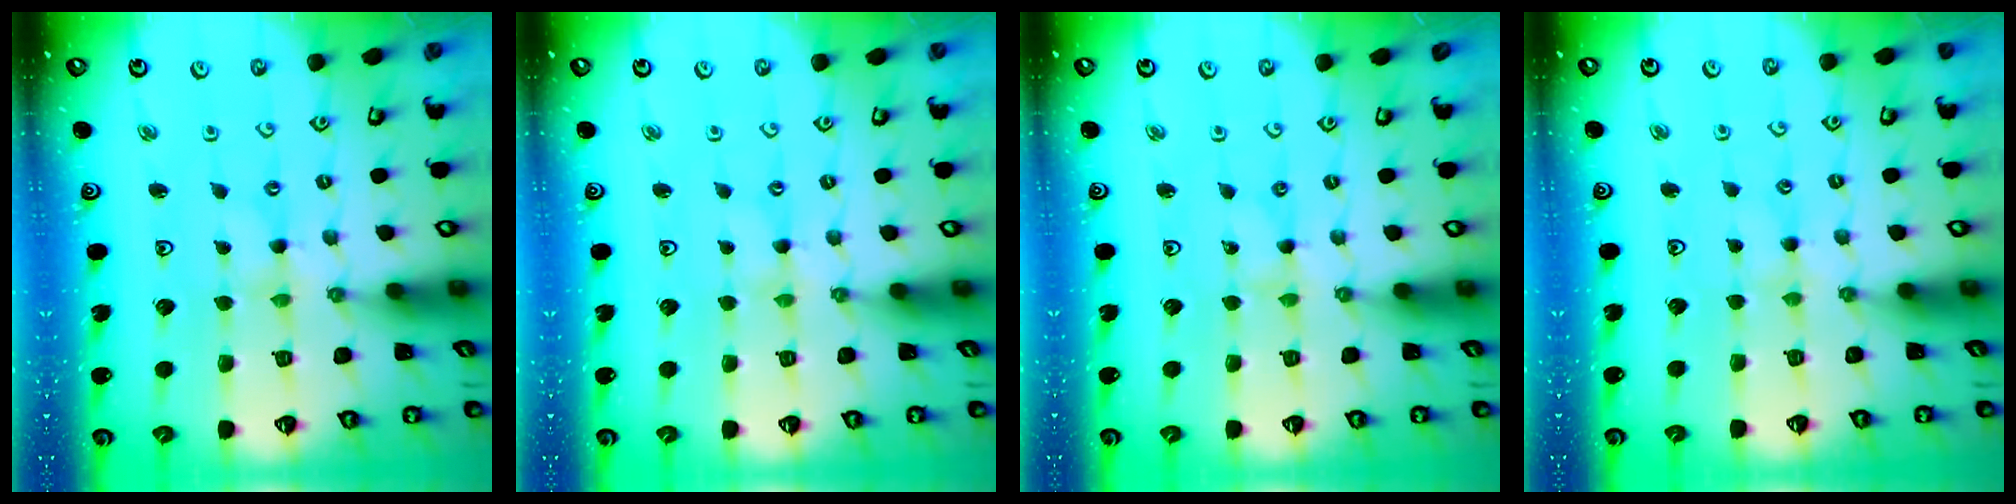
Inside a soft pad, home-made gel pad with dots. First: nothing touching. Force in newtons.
{"total": 0.0}
{"total": 0.0}
{"total": 1.7, "press": 1.6, "slide": 0.3}